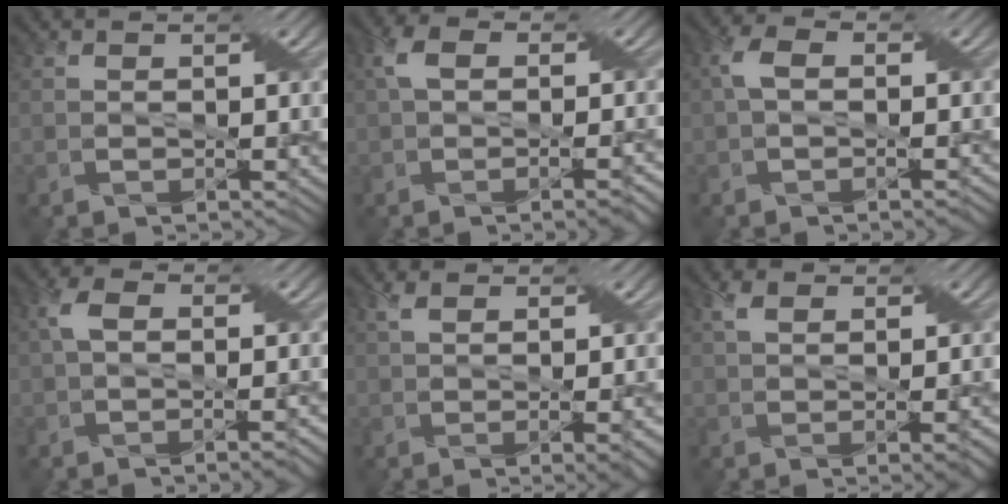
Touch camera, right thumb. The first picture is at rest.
{"total": 5.0, "force": [-0.2, 2.6, 4.2], "torque": [-0.080, 0.004, -0.004]}
{"total": 3.3, "force": [-0.2, 1.9, 2.7], "torque": [-0.059, 0.009, -0.007]}
{"total": 4.3, "force": [-0.5, 2.2, 3.7], "torque": [-0.075, 0.007, -0.011]}
{"total": 4.3, "force": [0.2, 1.3, 4.1], "torque": [-0.066, 0.007, 0.005]}
{"total": 4.1, "force": [0.4, 2.0, 3.6], "torque": [-0.057, 0.006, 0.008]}